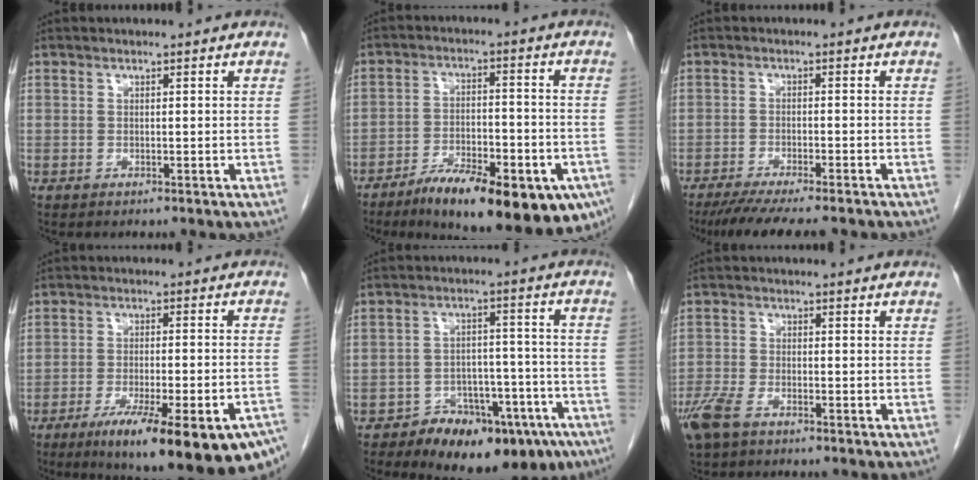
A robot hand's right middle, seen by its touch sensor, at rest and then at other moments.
{"total": 19.3, "force": [-12.6, 5.7, 13.4], "torque": [-0.147, 0.005, -0.186]}
{"total": 10.8, "force": [-9.0, 0.7, 5.8], "torque": [-0.078, -0.024, -0.135]}
{"total": 21.7, "force": [-15.2, 3.6, 15.1], "torque": [-0.159, -0.017, -0.208]}
{"total": 16.0, "force": [-11.2, 7.1, 8.9], "torque": [-0.080, 0.041, -0.156]}
{"total": 5.0, "force": [-3.4, 1.8, 3.1], "torque": [-0.074, -0.006, -0.068]}